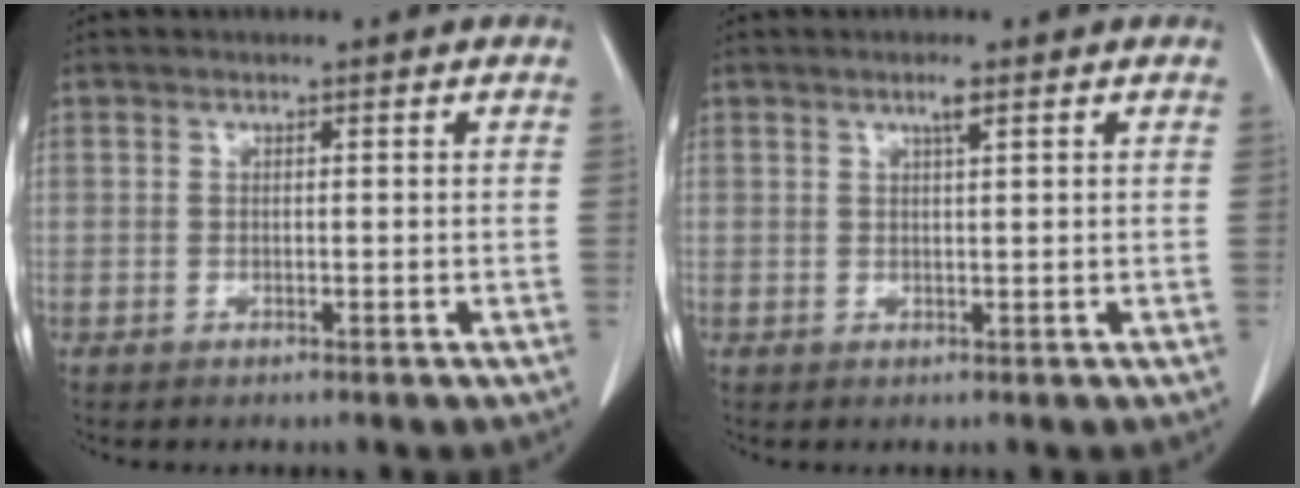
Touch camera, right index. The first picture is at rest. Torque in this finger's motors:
{"motor_torque": [0.04, 0.05, 0.01, 0.02]}